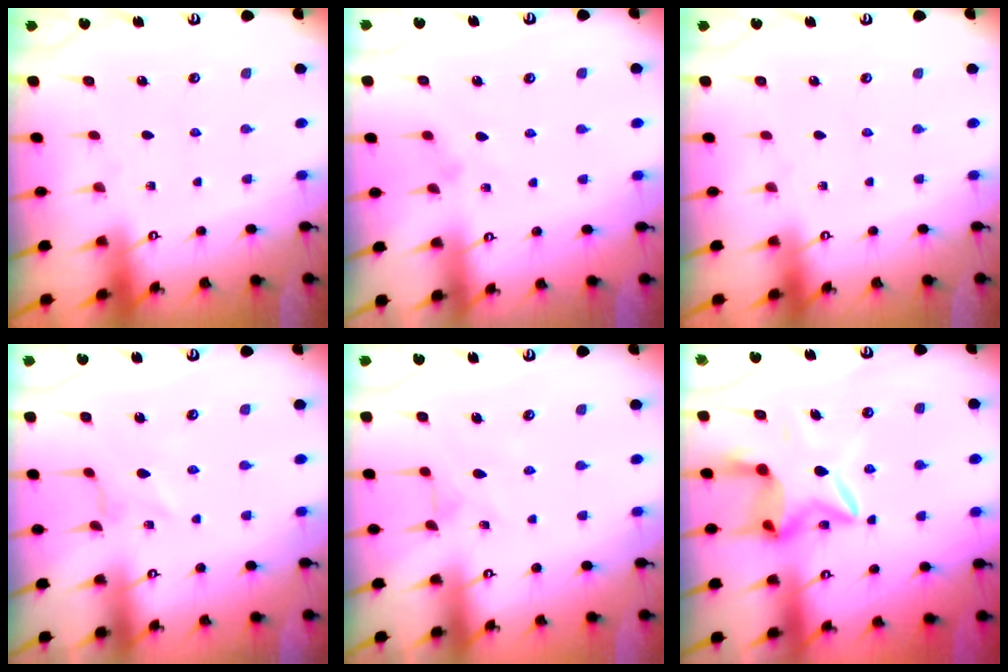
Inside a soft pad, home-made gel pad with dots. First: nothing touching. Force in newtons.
{"total": 2.4, "press": 2.4, "slide": 0.4}
{"total": 0.0}
{"total": 0.0}
{"total": 1.9, "press": 1.8, "slide": 0.5}
{"total": 11.2, "press": 11.1, "slide": 1.8}